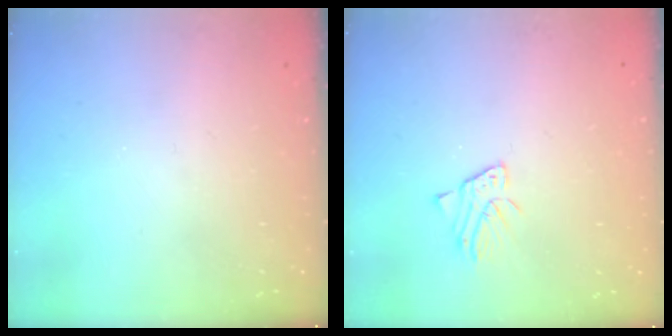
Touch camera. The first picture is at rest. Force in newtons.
{"total": 2.2, "press": 2.2, "slide": 0.1}